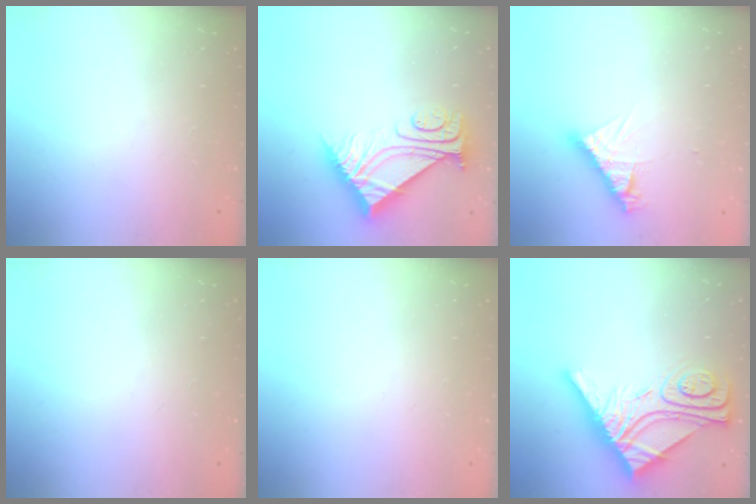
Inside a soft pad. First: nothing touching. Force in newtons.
{"total": 10.5, "press": 10.5, "slide": 0.5}
{"total": 9.0, "press": 8.9, "slide": 0.8}
{"total": 0.0}
{"total": 0.0}
{"total": 14.7, "press": 14.7, "slide": 1.3}